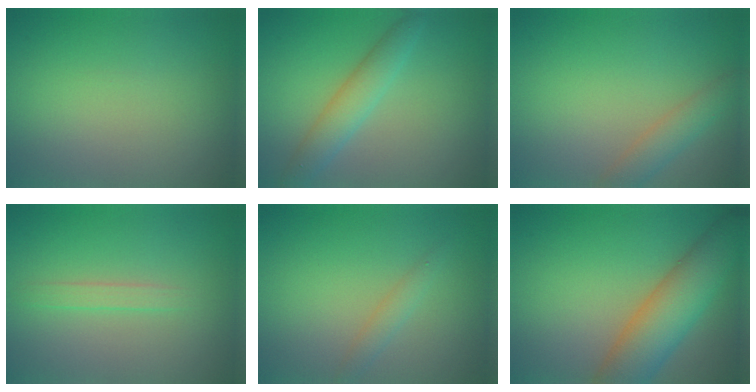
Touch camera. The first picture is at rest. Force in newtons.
{"total": 3.2, "press": 3.2, "slide": 0.0}
{"total": 2.5, "press": 2.5, "slide": 0.1}
{"total": 1.3, "press": 1.3, "slide": 0.1}
{"total": 1.4, "press": 1.4, "slide": 0.1}
{"total": 7.6, "press": 7.6, "slide": 0.4}